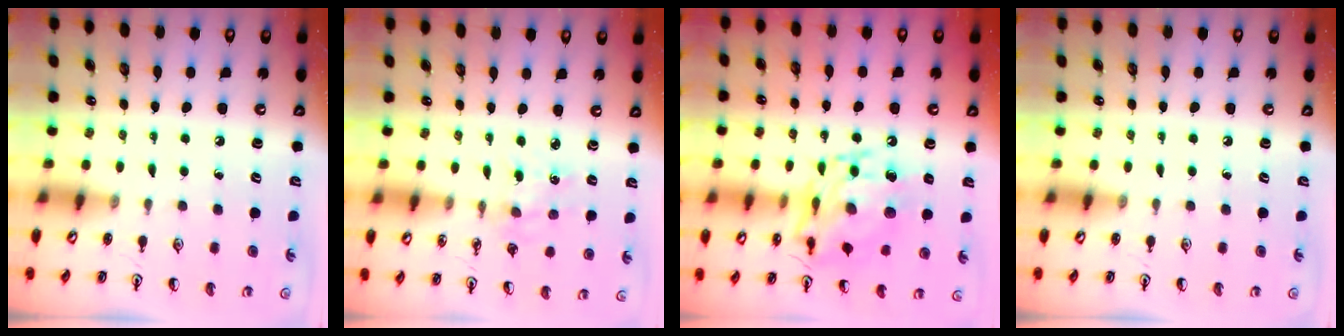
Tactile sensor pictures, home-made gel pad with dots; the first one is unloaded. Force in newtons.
{"total": 3.9, "press": 3.8, "slide": 0.4}
{"total": 14.2, "press": 14.2, "slide": 1.1}
{"total": 0.0}